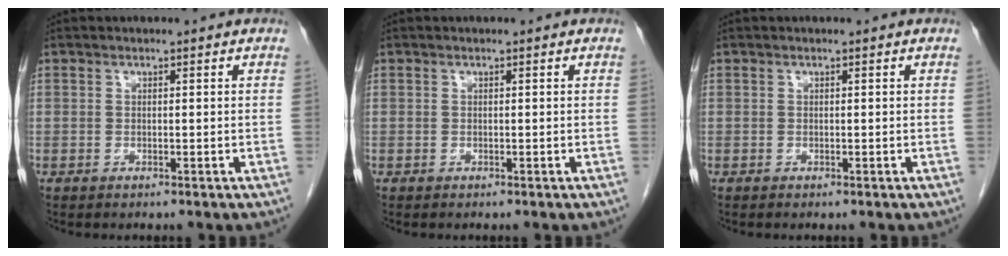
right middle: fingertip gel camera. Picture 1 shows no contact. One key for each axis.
{"total": 0.0}
{"total": 0.0}